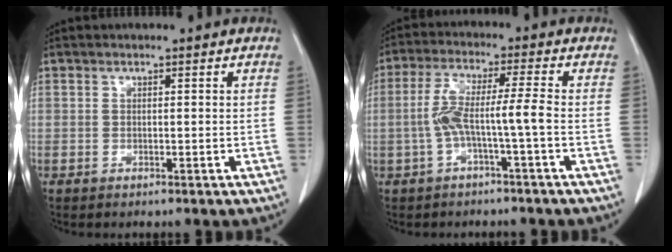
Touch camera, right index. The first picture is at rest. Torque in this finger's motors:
{"motor_torque": [1.21, -0.48, 0.66, 0.20]}